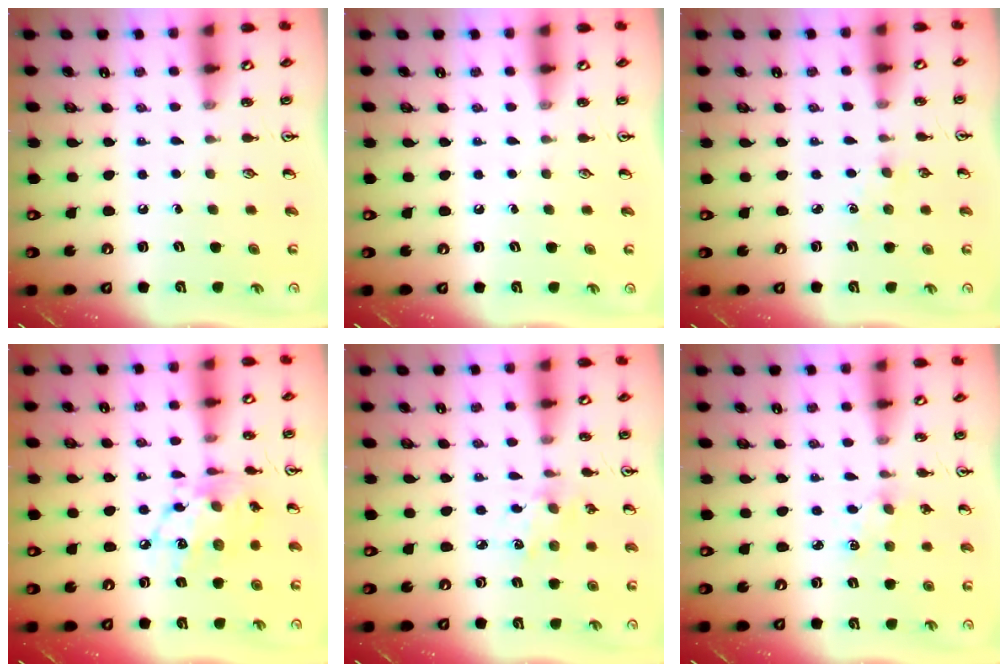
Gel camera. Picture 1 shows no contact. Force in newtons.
{"total": 0.0}
{"total": 1.9, "press": 1.8, "slide": 0.3}
{"total": 14.0, "press": 14.0, "slide": 1.2}
{"total": 3.2, "press": 3.2, "slide": 0.4}
{"total": 3.0, "press": 3.0, "slide": 0.4}